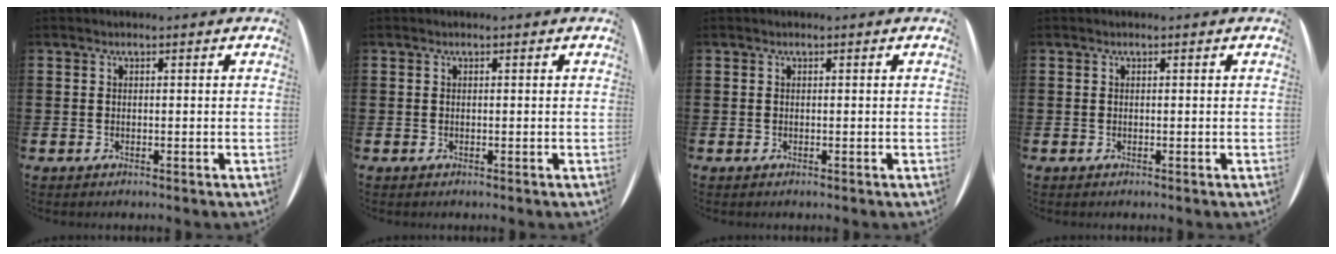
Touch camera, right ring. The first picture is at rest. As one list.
[{"total": 0.0}, {"total": 0.0}, {"total": 0.0}]